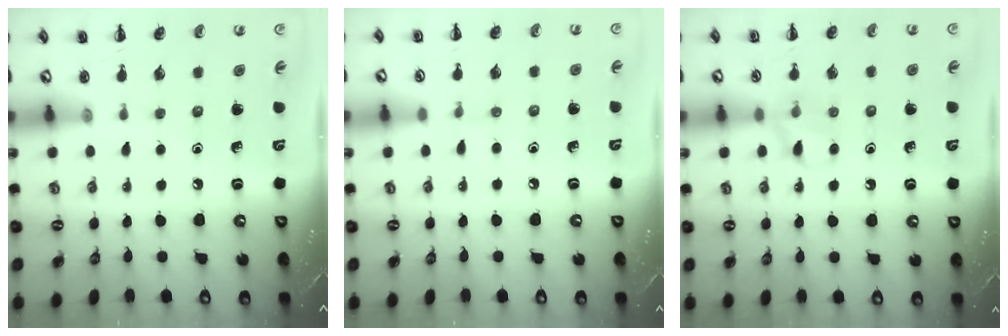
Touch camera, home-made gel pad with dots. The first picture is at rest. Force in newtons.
{"total": 4.0, "press": 3.7, "slide": 1.3}
{"total": 7.8, "press": 7.5, "slide": 2.2}